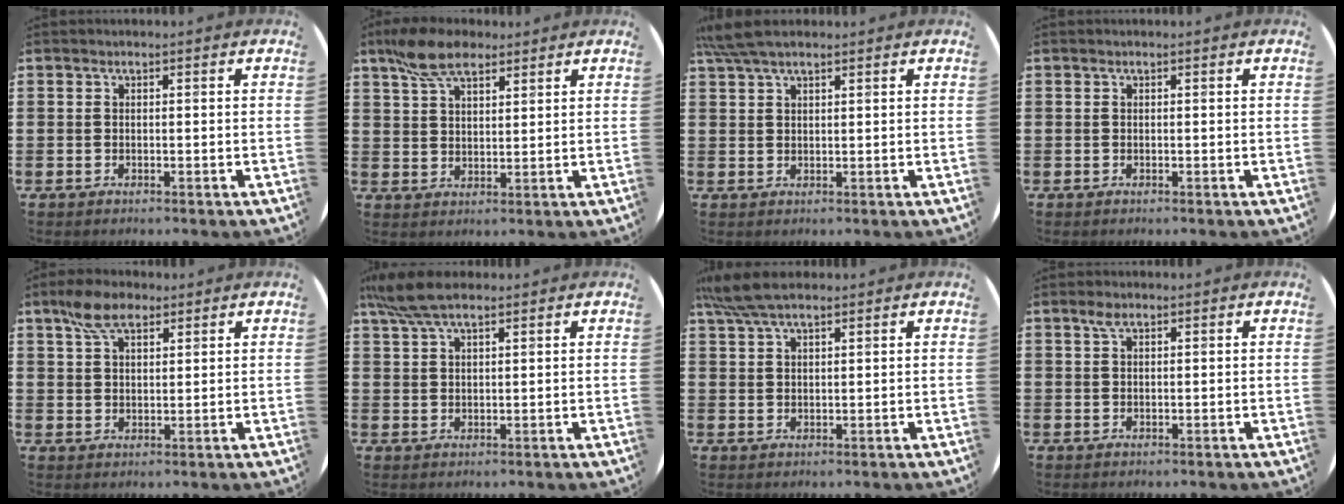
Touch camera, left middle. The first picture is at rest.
{"total": 7.3, "force": [5.4, 3.1, 3.8], "torque": [-0.090, 0.000, 0.100]}
{"total": 4.2, "force": [3.3, 1.0, 2.3], "torque": [-0.053, 0.003, 0.062]}
{"total": 0.0}
{"total": 5.7, "force": [3.9, 2.7, 3.1], "torque": [-0.063, 0.002, 0.072]}
{"total": 5.8, "force": [4.5, 1.6, 3.4], "torque": [-0.077, 0.001, 0.083]}
{"total": 5.4, "force": [4.4, 1.2, 2.9], "torque": [-0.068, -0.001, 0.080]}
{"total": 1.6, "force": [0.9, 0.7, 1.1], "torque": [-0.016, 0.001, 0.014]}